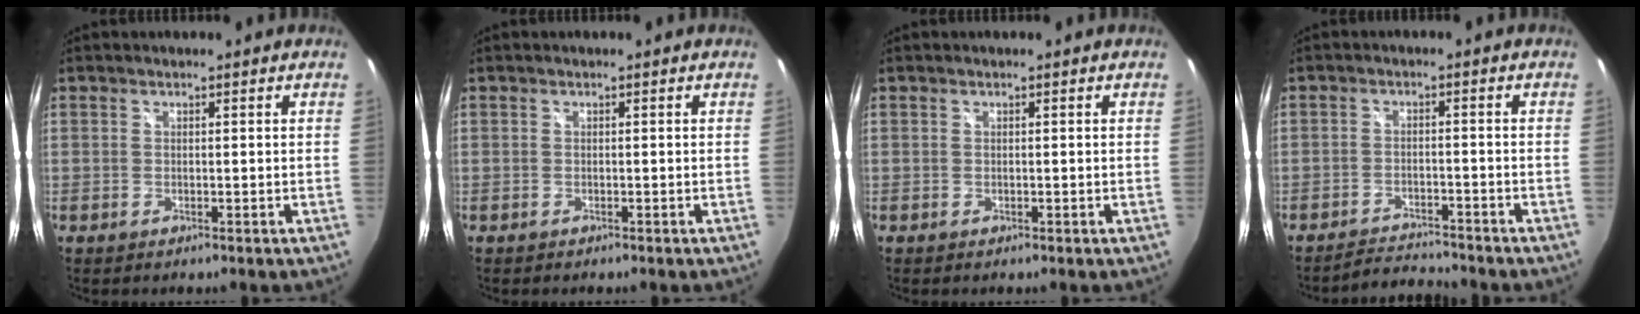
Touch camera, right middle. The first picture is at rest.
{"total": 0.0}
{"total": 0.0}
{"total": 5.3, "force": [-5.3, 0.1, 0.4], "torque": [-0.030, 0.001, -0.091]}